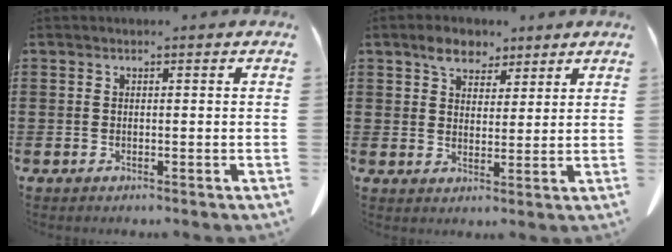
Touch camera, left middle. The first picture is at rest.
{"total": 5.4, "force": [4.1, 2.9, 2.0], "torque": [-0.045, 0.002, 0.077]}